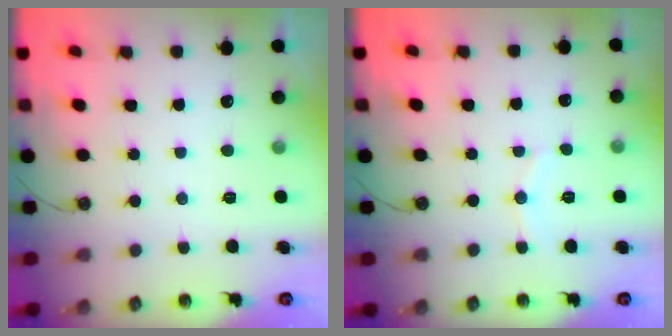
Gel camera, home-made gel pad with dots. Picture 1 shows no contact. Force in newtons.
{"total": 6.4, "press": 6.4, "slide": 0.6}